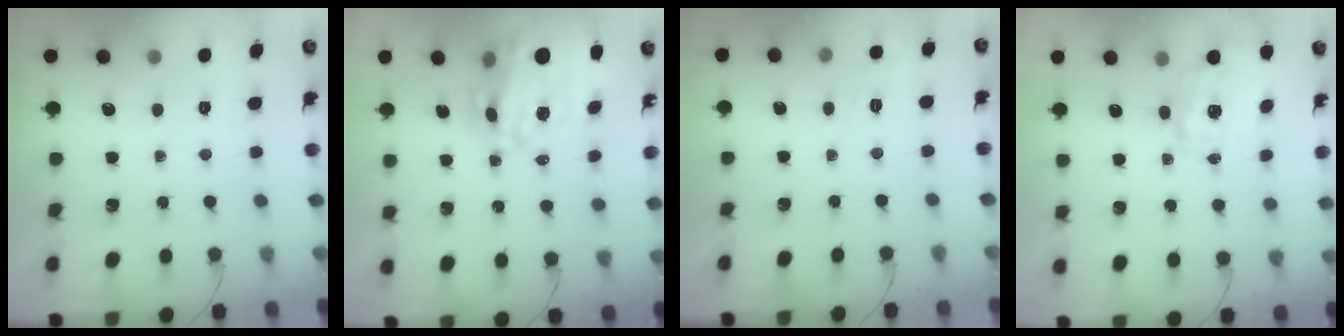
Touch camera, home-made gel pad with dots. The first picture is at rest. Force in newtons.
{"total": 25.7, "press": 25.2, "slide": 5.1}
{"total": 1.9, "press": 0.3, "slide": 1.9}
{"total": 2.0, "press": 1.9, "slide": 0.6}